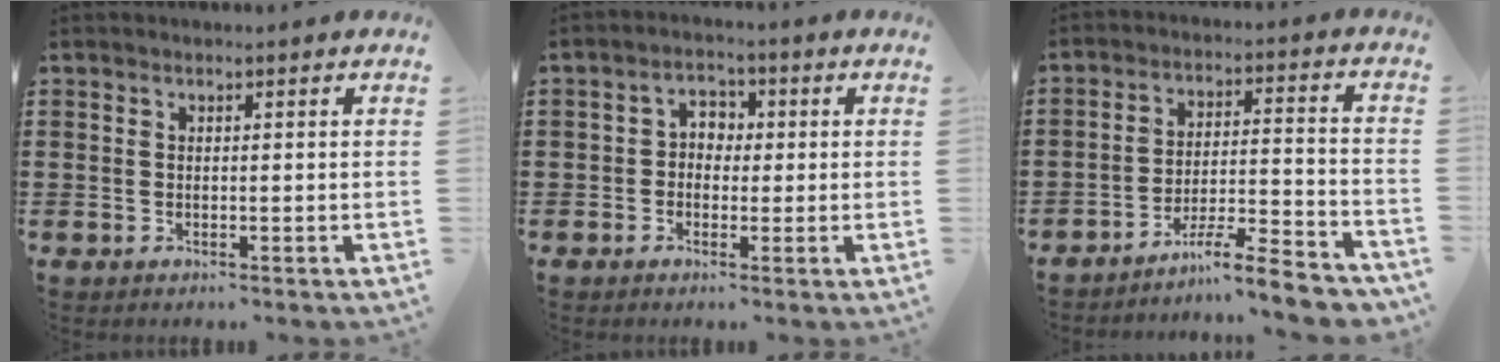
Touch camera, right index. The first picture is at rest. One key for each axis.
{"total": 2.7, "fx": -0.5, "fy": 2.4, "fz": 1.2, "tx": -0.033, "ty": 0.013, "tz": -0.015}
{"total": 7.9, "fx": -6.9, "fy": 0.5, "fz": 3.8, "tx": -0.053, "ty": 0.006, "tz": -0.130}